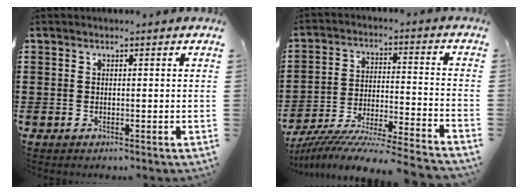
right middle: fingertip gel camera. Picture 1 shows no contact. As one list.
[{"total": 8.7, "force": [-8.4, -0.6, 2.3], "torque": [-0.046, -0.006, -0.170]}]